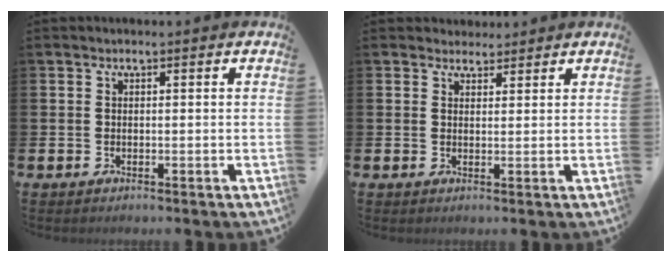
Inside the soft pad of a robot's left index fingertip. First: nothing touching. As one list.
[{"total": 2.5, "force": [2.3, 1.0, 0.0], "torque": [0.004, -0.008, 0.041]}]